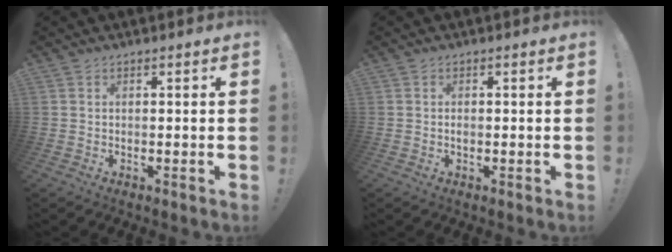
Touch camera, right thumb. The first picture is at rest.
{"total": 0.6, "force": [-0.3, 0.4, 0.4], "torque": [-0.001, -0.002, -0.007]}